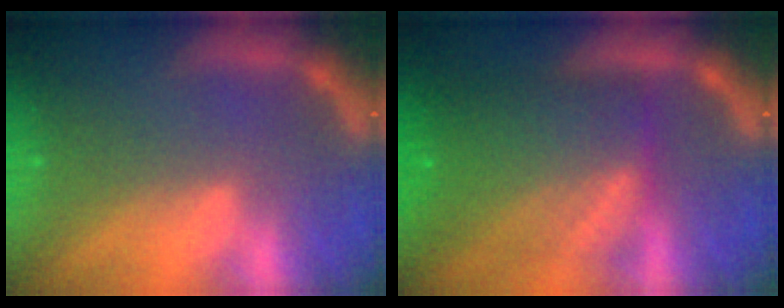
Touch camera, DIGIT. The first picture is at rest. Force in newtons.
{"total": 10.1}